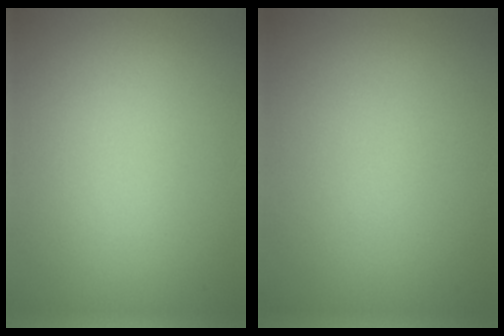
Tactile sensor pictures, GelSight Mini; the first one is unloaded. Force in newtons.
{"total": 0.0}